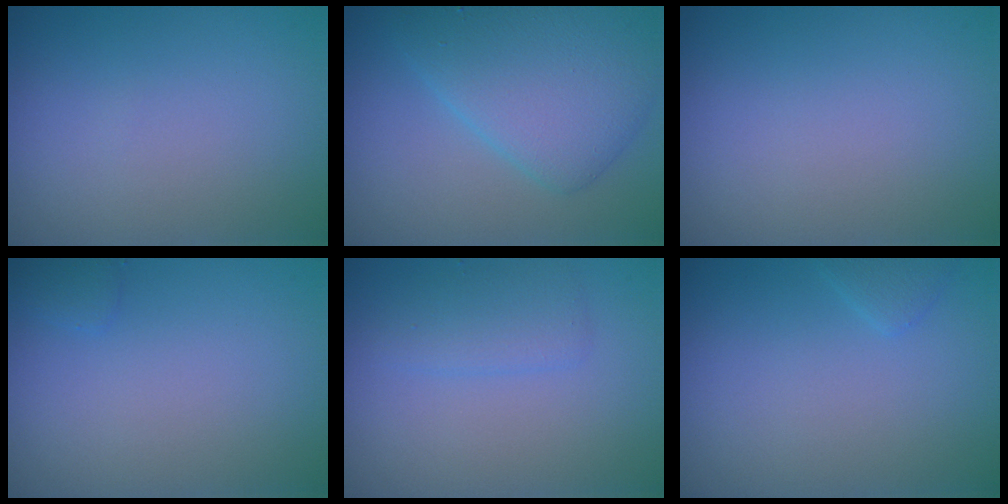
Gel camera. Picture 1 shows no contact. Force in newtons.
{"total": 6.6, "press": 6.6, "slide": 0.1}
{"total": 0.0}
{"total": 0.7, "press": 0.7, "slide": 0.0}
{"total": 1.9, "press": 1.9, "slide": 0.1}
{"total": 1.1, "press": 1.1, "slide": 0.1}